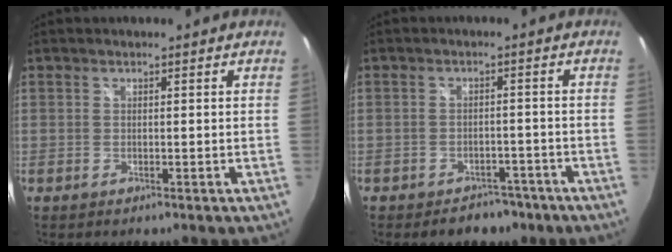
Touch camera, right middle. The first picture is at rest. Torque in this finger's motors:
{"motor_torque": [0.27, -0.54, -0.02, 0.00]}